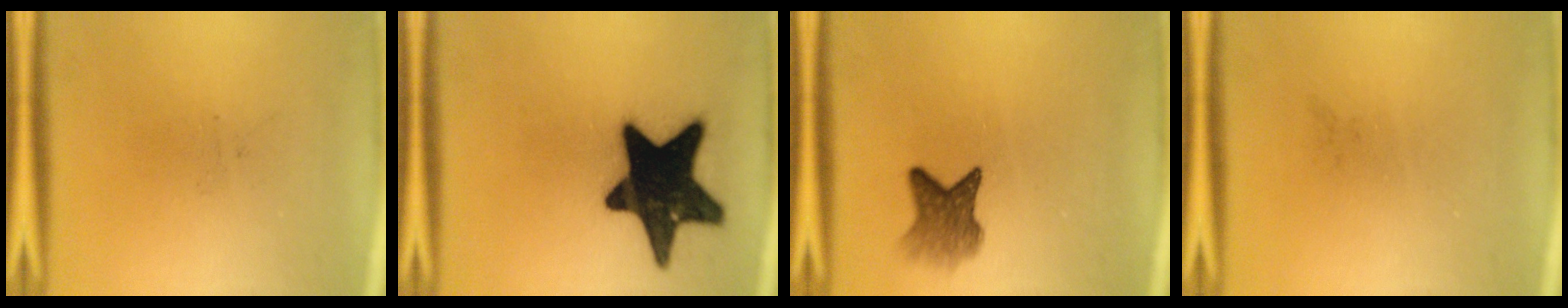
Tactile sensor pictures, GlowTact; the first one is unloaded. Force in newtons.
{"total": 19.8}
{"total": 4.7}
{"total": 0.0}